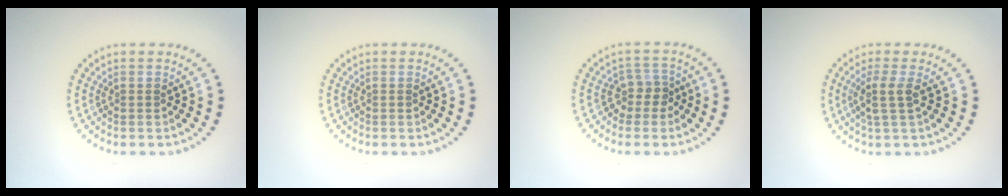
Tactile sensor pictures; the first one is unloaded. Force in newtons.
{"total": 0.0}
{"total": 2.1, "press": 1.7, "slide": 1.3}
{"total": 2.3, "press": 1.8, "slide": 1.5}